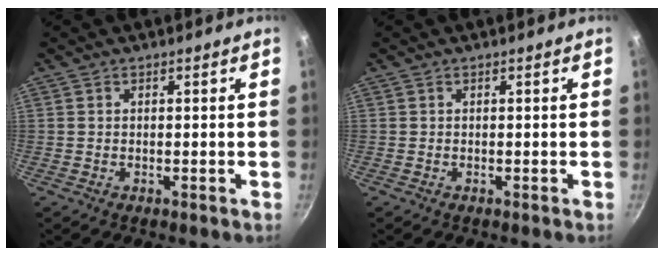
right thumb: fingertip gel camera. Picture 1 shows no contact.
{"total": 0.0}